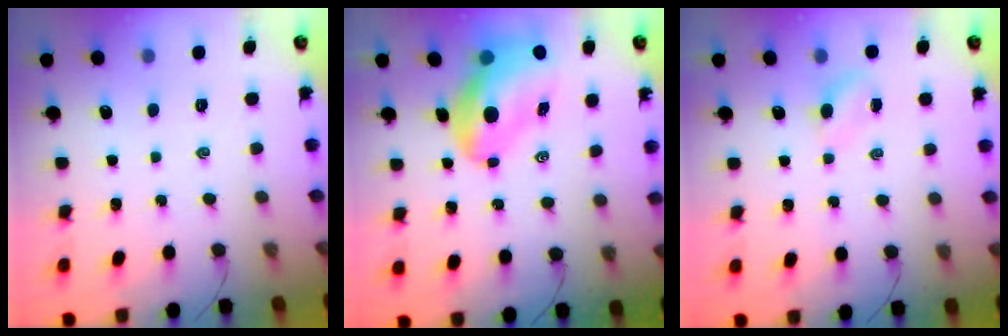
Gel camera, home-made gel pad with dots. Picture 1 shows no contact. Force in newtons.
{"total": 12.7, "press": 12.1, "slide": 3.8}
{"total": 3.1, "press": 2.9, "slide": 1.0}